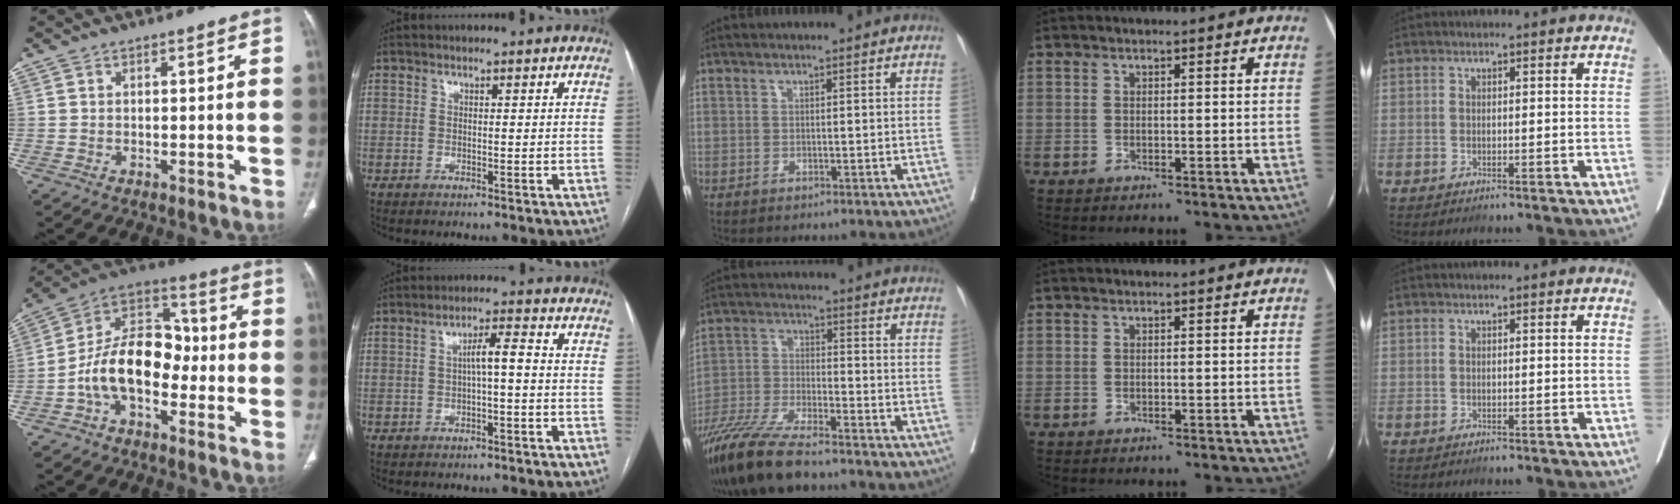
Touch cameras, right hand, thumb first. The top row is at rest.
{"thumb": {"total": 15.2, "force": [-3.7, 9.6, 11.2], "torque": [-0.172, 0.055, -0.076]}, "index": {"total": 3.7, "force": [-0.3, 0.5, 3.7], "torque": [-0.061, 0.013, -0.002]}, "middle": {"total": 13.2, "force": [-10.7, 1.7, 7.5], "torque": [-0.146, -0.036, -0.192]}}